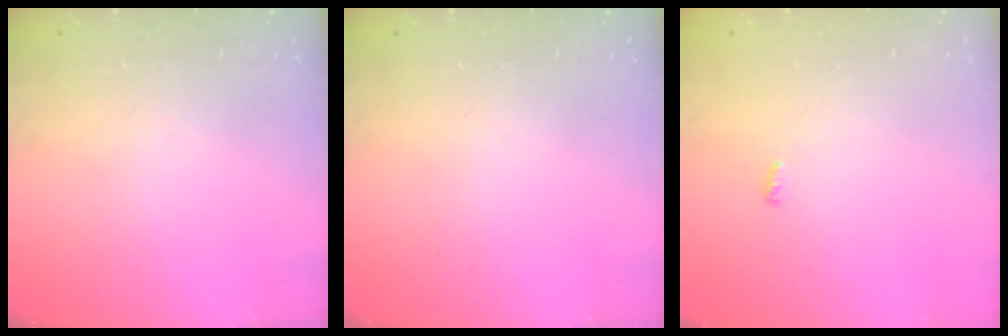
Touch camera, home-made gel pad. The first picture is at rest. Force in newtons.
{"total": 0.0}
{"total": 2.8, "press": 2.8, "slide": 0.5}